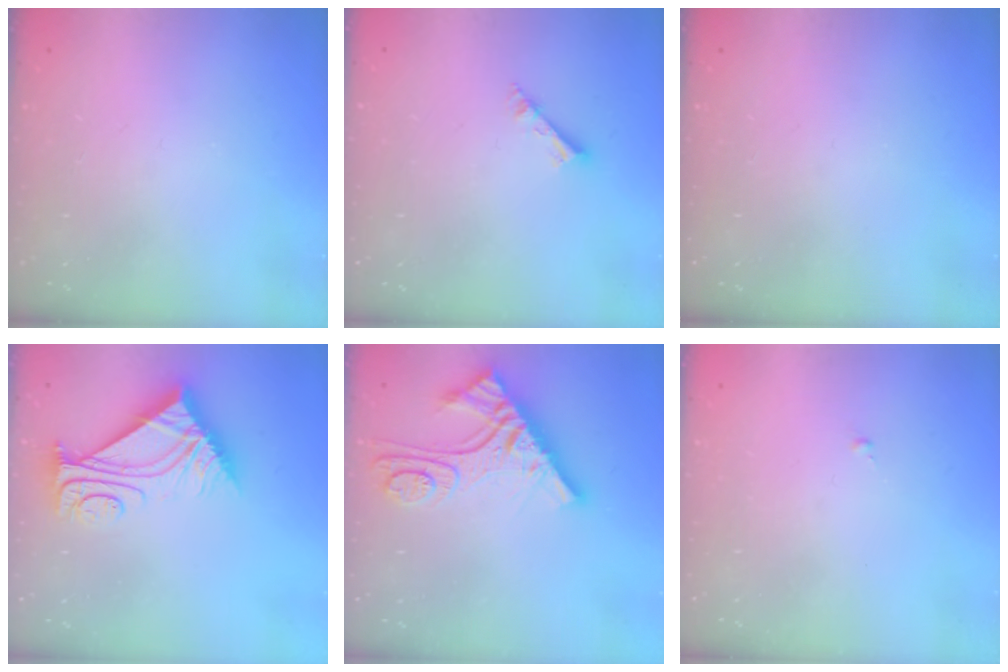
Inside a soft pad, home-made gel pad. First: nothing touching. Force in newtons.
{"total": 2.6, "press": 2.5, "slide": 0.2}
{"total": 0.0}
{"total": 10.5, "press": 10.5, "slide": 0.5}
{"total": 11.5, "press": 11.4, "slide": 1.0}
{"total": 0.0}